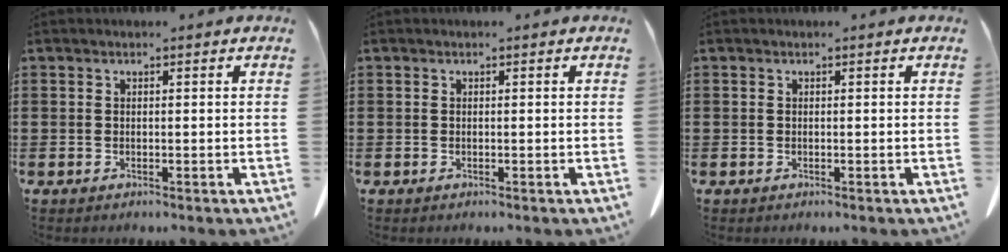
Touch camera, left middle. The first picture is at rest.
{"total": 0.0}
{"total": 0.0}